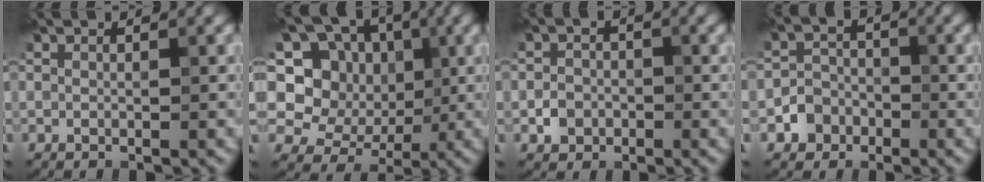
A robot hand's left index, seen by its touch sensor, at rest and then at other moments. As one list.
[{"total": 11.0, "force": [3.4, 8.9, 5.6], "torque": [-0.116, 0.036, 0.028]}, {"total": 1.7, "force": [-0.7, 1.5, 0.6], "torque": [-0.003, 0.006, -0.017]}, {"total": 2.5, "force": [-1.2, 2.1, 0.5], "torque": [0.010, 0.012, -0.028]}]